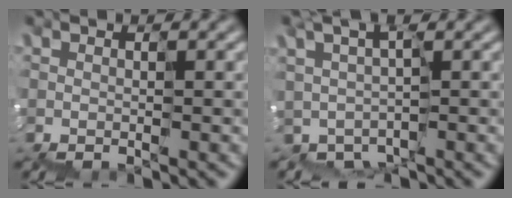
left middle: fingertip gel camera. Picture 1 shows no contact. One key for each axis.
{"total": 1.3, "fx": -0.5, "fy": 0.5, "fz": 1.0, "tx": -0.034, "ty": 0.005, "tz": -0.010}